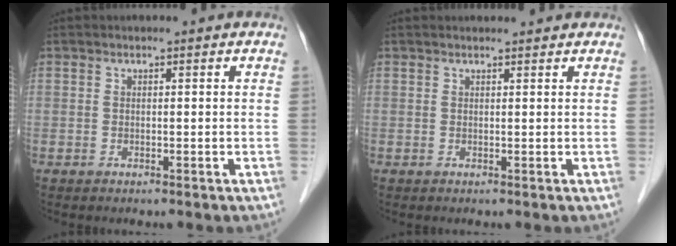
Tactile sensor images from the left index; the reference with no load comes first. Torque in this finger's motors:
{"motor_torque": [0.36, -0.11, 0.07, -0.01]}